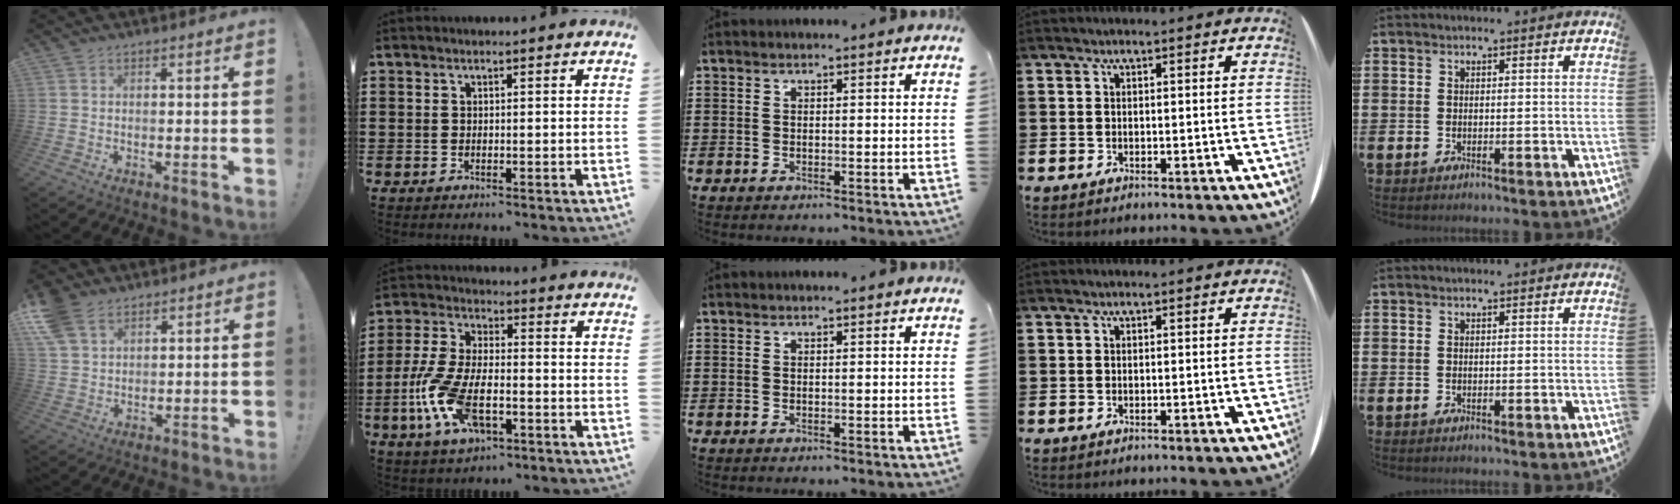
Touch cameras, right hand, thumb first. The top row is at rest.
{"thumb": {"total": 9.3, "force": [5.8, 5.7, 4.4], "torque": [-0.093, -0.019, 0.117]}, "index": {"total": 10.8, "force": [-3.7, 4.9, 8.9], "torque": [-0.219, -0.009, -0.073]}}